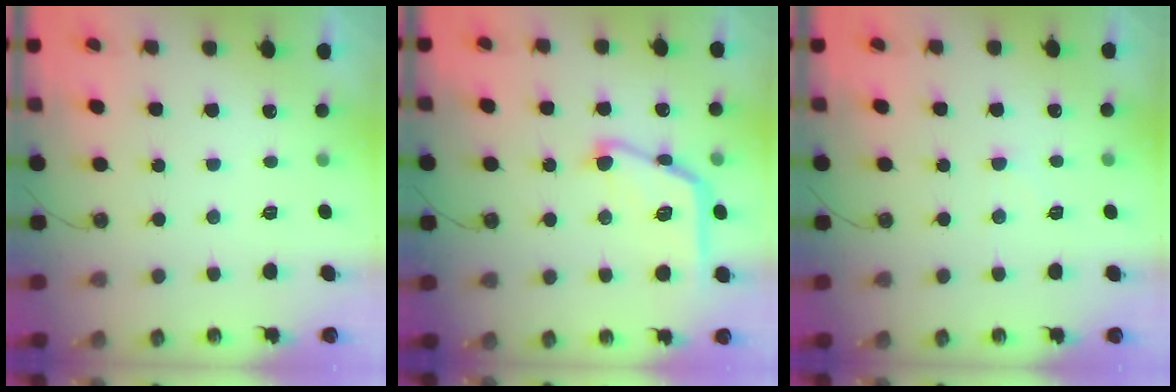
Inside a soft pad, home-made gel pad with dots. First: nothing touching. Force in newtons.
{"total": 13.8, "press": 13.8, "slide": 0.4}
{"total": 3.2, "press": 3.2, "slide": 0.5}